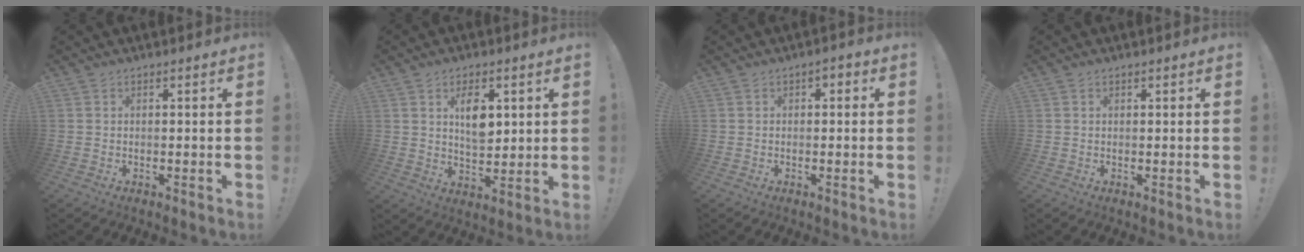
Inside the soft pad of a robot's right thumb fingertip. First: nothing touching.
{"total": 9.0, "force": [3.1, 5.2, 6.7], "torque": [-0.090, -0.009, 0.051]}
{"total": 1.7, "force": [-0.8, 1.3, 0.8], "torque": [-0.012, 0.008, -0.016]}
{"total": 0.6, "force": [0.5, 0.2, 0.1], "torque": [0.004, -0.002, 0.009]}